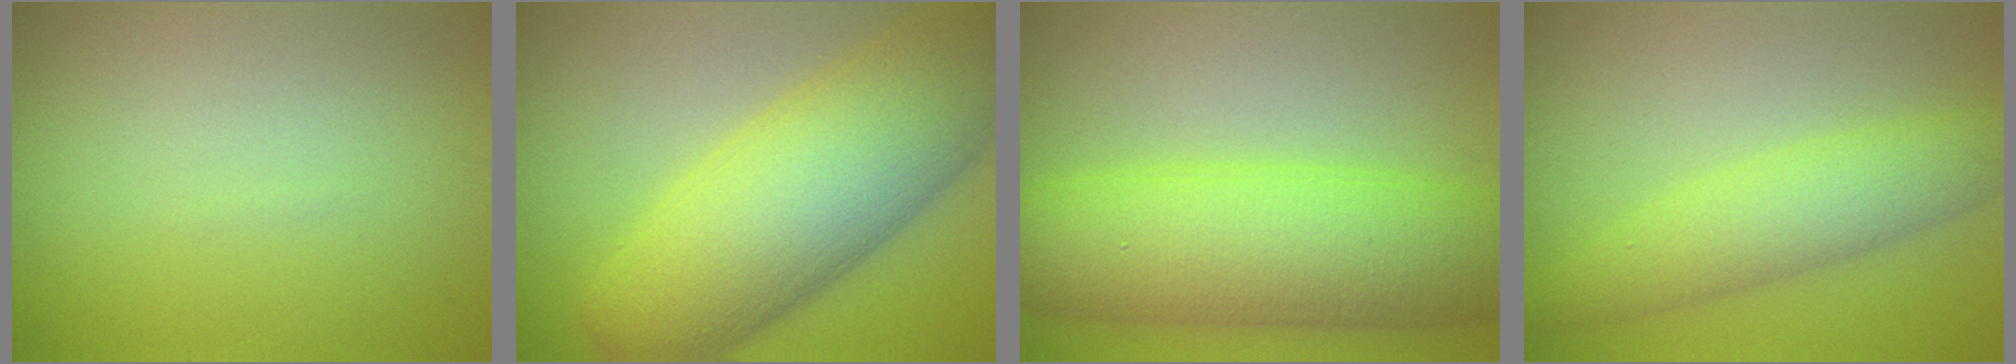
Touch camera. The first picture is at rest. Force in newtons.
{"total": 12.2, "press": 12.2, "slide": 0.4}
{"total": 10.9, "press": 10.9, "slide": 0.2}
{"total": 4.5, "press": 4.5, "slide": 0.1}